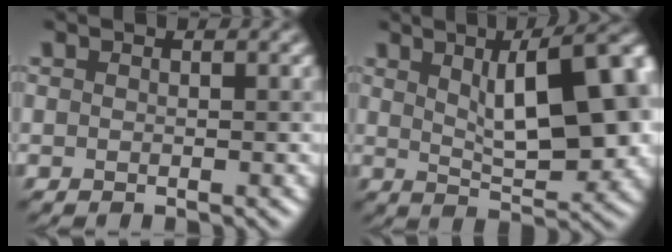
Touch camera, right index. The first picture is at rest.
{"total": 11.7, "force": [2.9, 4.0, 10.6], "torque": [-0.110, 0.025, 0.039]}